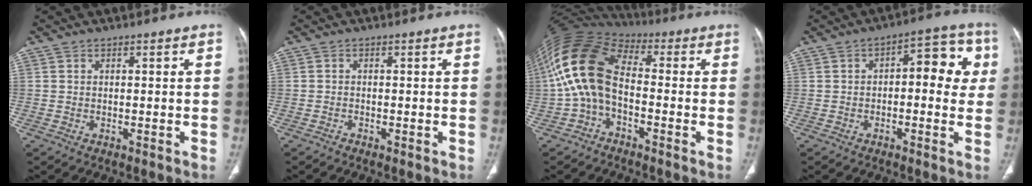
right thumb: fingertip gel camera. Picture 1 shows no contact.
{"total": 0.6, "force": [-0.5, 0.2, 0.0], "torque": [-0.004, -0.001, -0.014]}
{"total": 14.6, "force": [-1.6, 9.2, 11.3], "torque": [-0.222, 0.046, -0.042]}
{"total": 9.9, "force": [1.1, 5.1, 8.4], "torque": [-0.064, 0.029, 0.005]}